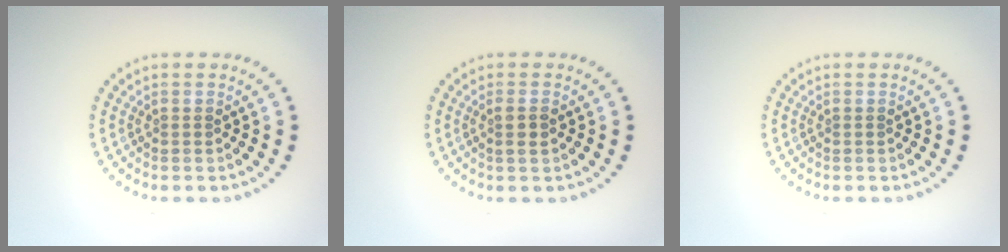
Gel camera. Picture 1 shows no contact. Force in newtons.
{"total": 1.4, "press": 1.2, "slide": 0.7}
{"total": 0.0}